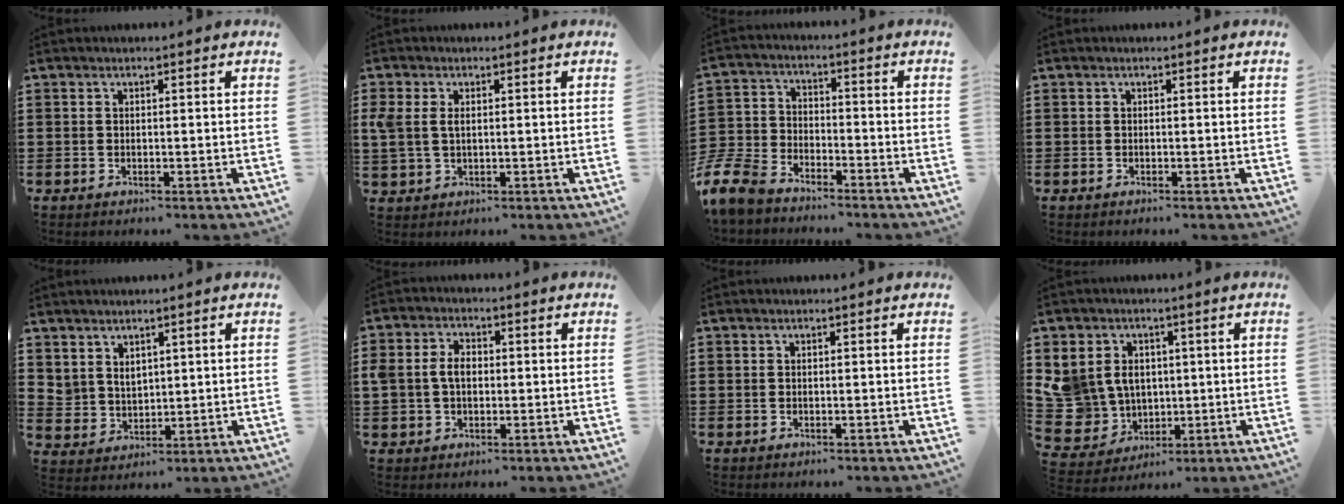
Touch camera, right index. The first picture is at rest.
{"total": 3.0, "force": [0.6, 1.8, 2.2], "torque": [-0.063, 0.004, 0.006]}
{"total": 8.1, "force": [-7.3, 2.6, 2.3], "torque": [-0.077, 0.009, -0.152]}
{"total": 0.0}
{"total": 3.6, "force": [3.0, 1.9, 0.1], "torque": [-0.014, -0.001, 0.059]}
{"total": 3.9, "force": [0.0, 2.9, 2.7], "torque": [-0.073, 0.006, -0.007]}
{"total": 0.0}
{"total": 8.4, "force": [1.5, 7.9, 2.4], "torque": [-0.114, -0.007, 0.031]}